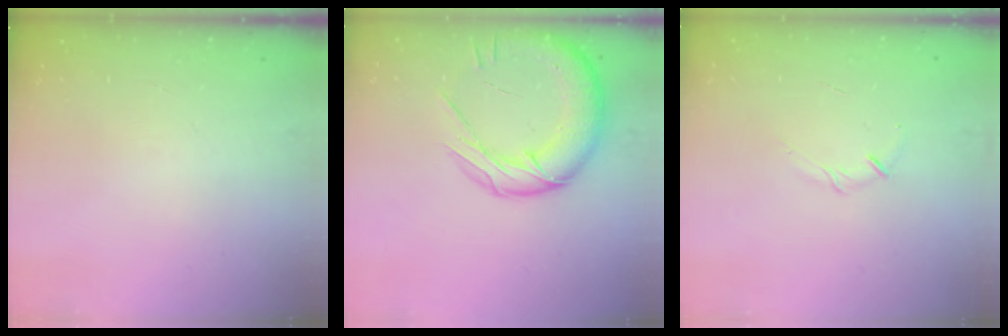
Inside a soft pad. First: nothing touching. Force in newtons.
{"total": 19.9, "press": 19.5, "slide": 3.8}
{"total": 4.2, "press": 4.0, "slide": 1.0}